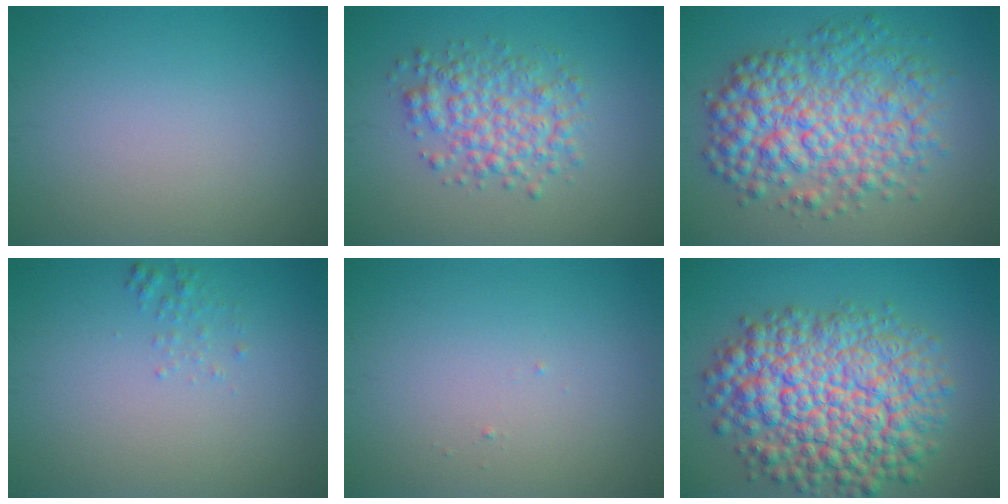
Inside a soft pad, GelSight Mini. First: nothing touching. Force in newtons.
{"total": 4.4, "press": 4.4, "slide": 0.0}
{"total": 8.2, "press": 8.2, "slide": 0.1}
{"total": 1.0, "press": 1.0, "slide": 0.0}
{"total": 0.0}
{"total": 12.2, "press": 12.2, "slide": 0.4}